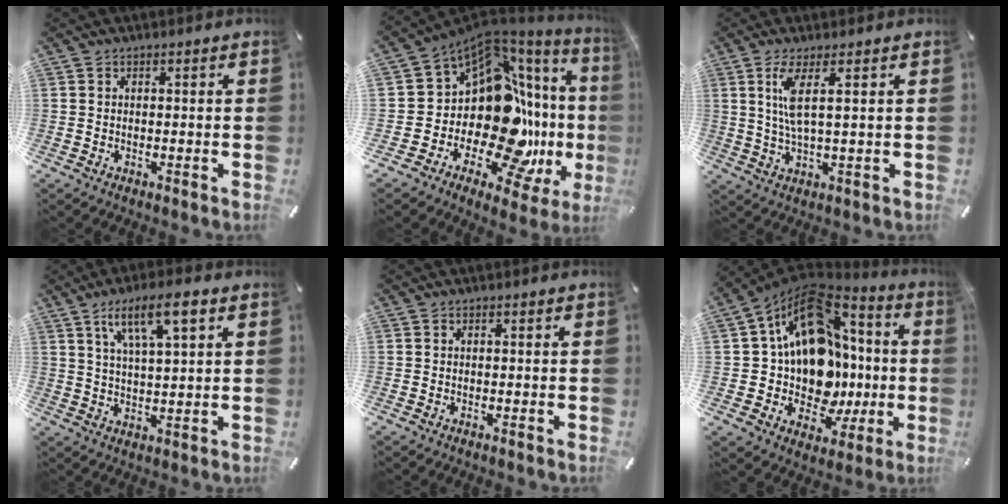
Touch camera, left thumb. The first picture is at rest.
{"total": 18.3, "force": [-3.0, 12.1, 13.4], "torque": [-0.207, -0.080, -0.020]}
{"total": 7.0, "force": [2.3, 1.0, 6.6], "torque": [-0.147, -0.010, 0.034]}
{"total": 9.9, "force": [5.7, 2.7, 7.7], "torque": [-0.137, -0.010, 0.095]}
{"total": 0.0}
{"total": 20.4, "force": [3.4, 15.2, 13.1], "torque": [-0.229, -0.044, 0.065]}